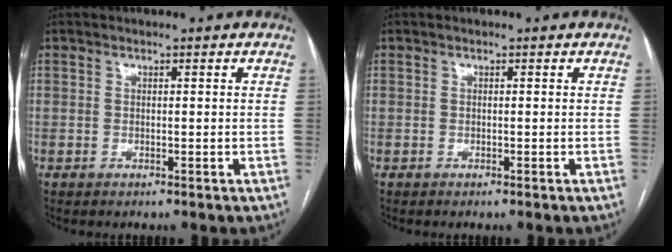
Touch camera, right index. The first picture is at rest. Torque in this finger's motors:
{"motor_torque": [-0.05, -0.02, -0.01, 0.01]}